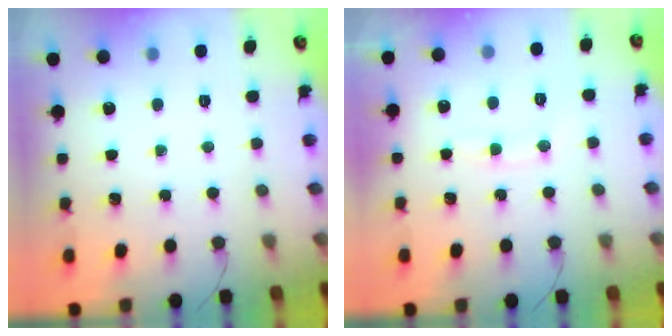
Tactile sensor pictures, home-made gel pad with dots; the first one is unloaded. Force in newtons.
{"total": 8.8, "press": 8.8, "slide": 0.9}